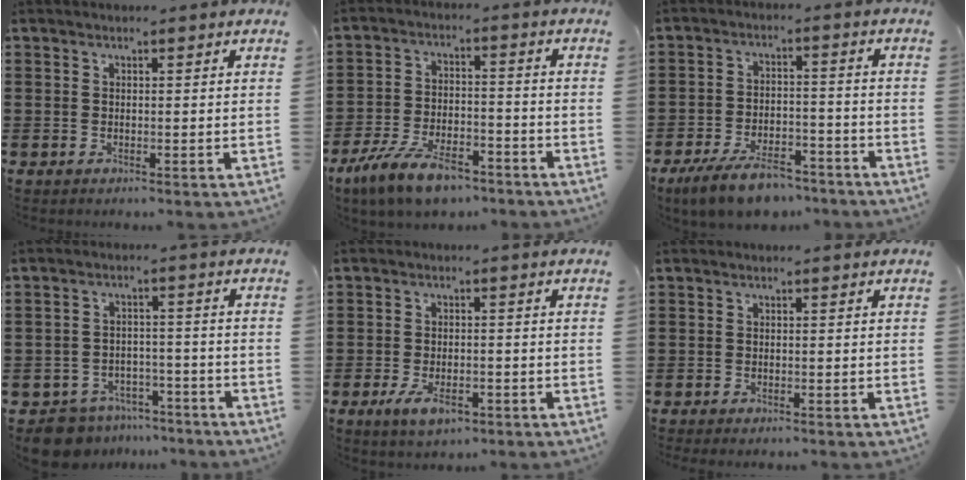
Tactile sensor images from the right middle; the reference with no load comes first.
{"total": 9.4, "force": [-7.3, 2.9, 5.2], "torque": [-0.104, 0.016, -0.139]}
{"total": 8.4, "force": [-7.1, 2.3, 3.8], "torque": [-0.076, 0.012, -0.136]}
{"total": 6.4, "force": [-6.1, 1.6, 0.8], "torque": [-0.031, 0.013, -0.127]}
{"total": 3.8, "force": [-2.2, 1.8, 2.5], "torque": [-0.055, 0.000, -0.043]}
{"total": 0.5, "force": [-0.5, 0.1, 0.0], "torque": [-0.001, 0.000, -0.011]}